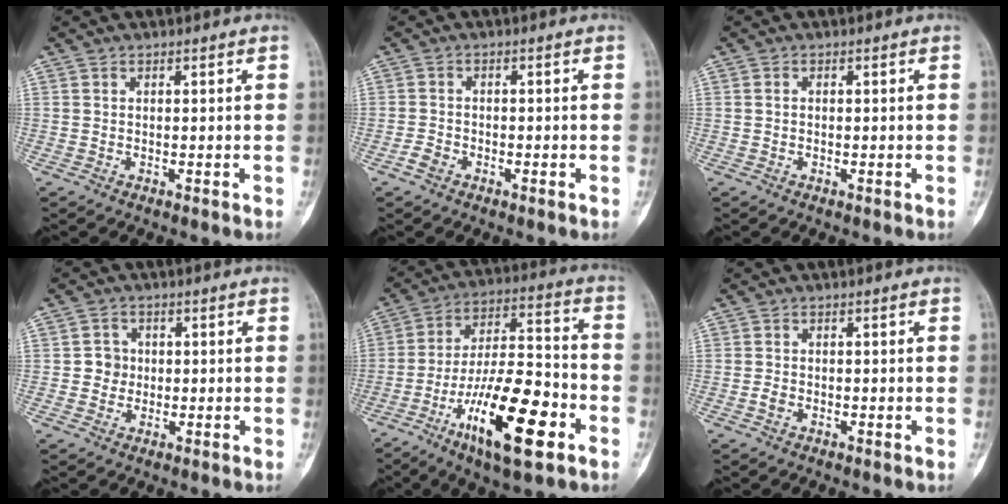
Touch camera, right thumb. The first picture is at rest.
{"total": 2.1, "force": [-1.2, 1.4, 0.8], "torque": [-0.012, 0.007, -0.027]}
{"total": 0.6, "force": [-0.1, 0.5, 0.3], "torque": [-0.003, 0.002, -0.004]}
{"total": 3.4, "force": [-0.1, 3.3, 0.9], "torque": [0.008, 0.009, -0.005]}
{"total": 20.3, "force": [-8.9, 6.5, 17.1], "torque": [-0.288, 0.051, -0.146]}
{"total": 1.1, "force": [-0.5, 0.9, 0.5], "torque": [-0.013, 0.002, -0.012]}